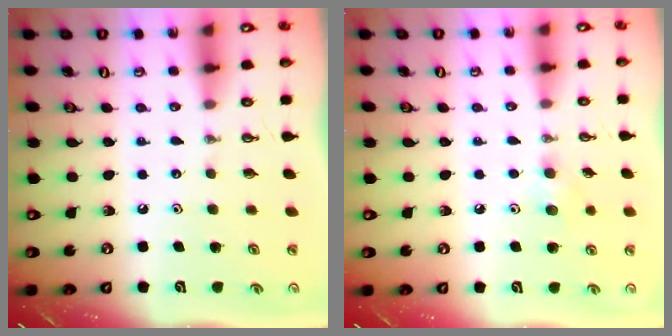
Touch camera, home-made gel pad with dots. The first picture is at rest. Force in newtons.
{"total": 5.4, "press": 5.3, "slide": 1.2}